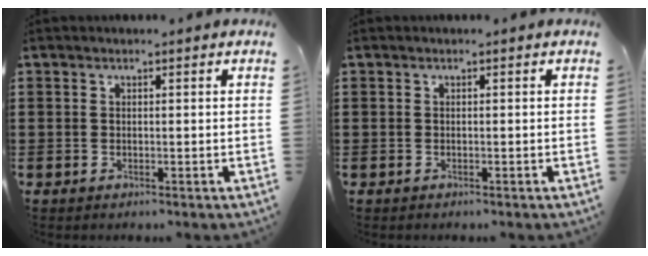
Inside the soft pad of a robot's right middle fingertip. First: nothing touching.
{"total": 0.0}